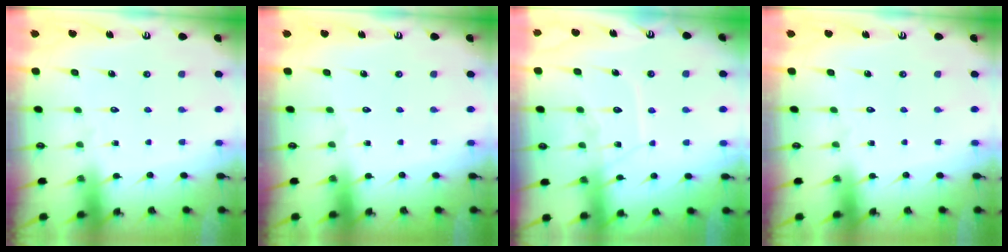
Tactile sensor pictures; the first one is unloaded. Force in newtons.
{"total": 0.0}
{"total": 10.6, "press": 10.5, "slide": 1.0}
{"total": 0.0}